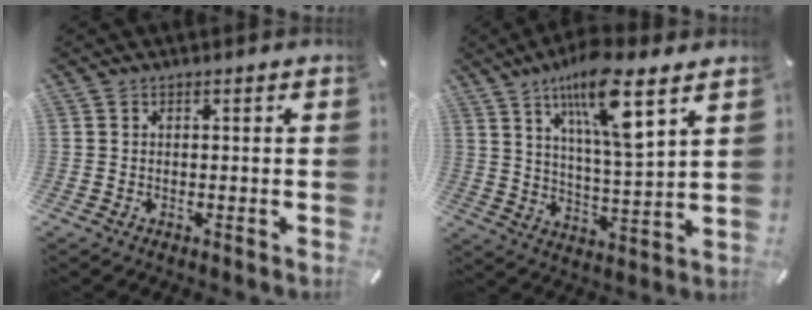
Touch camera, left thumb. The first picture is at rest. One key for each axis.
{"total": 14.6, "fx": 9.4, "fy": 3.2, "fz": 10.7, "tx": -0.191, "ty": -0.043, "tz": 0.154}